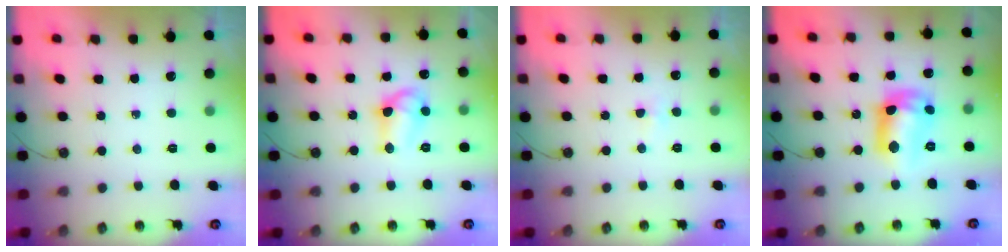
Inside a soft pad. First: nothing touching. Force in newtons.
{"total": 9.6, "press": 9.6, "slide": 1.0}
{"total": 3.0, "press": 2.9, "slide": 0.6}
{"total": 12.3, "press": 12.3, "slide": 1.3}